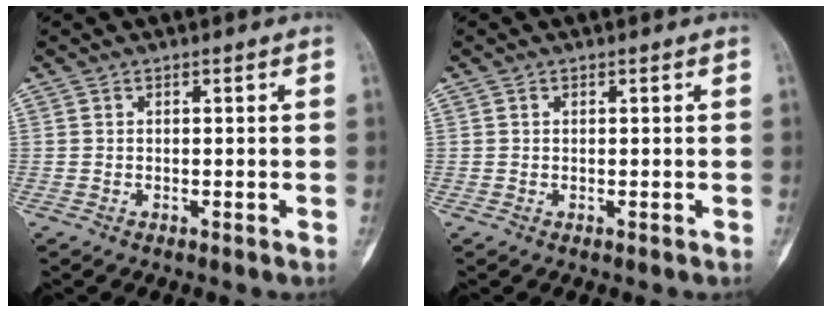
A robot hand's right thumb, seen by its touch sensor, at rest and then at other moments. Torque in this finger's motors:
{"motor_torque": [-0.35, 0.04, -0.04, 0.21, -0.01]}